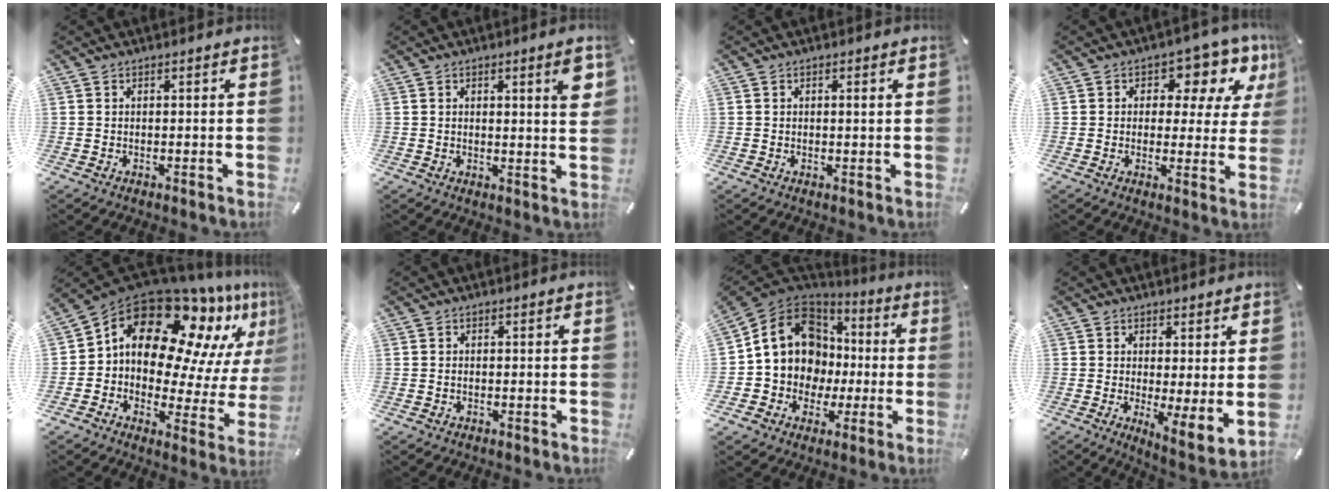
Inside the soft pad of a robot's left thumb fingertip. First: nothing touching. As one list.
[{"total": 5.5, "force": [2.0, 1.2, 5.0], "torque": [-0.073, -0.009, 0.027]}, {"total": 1.1, "force": [0.3, 0.3, 1.0], "torque": [-0.011, -0.001, 0.002]}, {"total": 10.1, "force": [5.0, 6.1, 6.4], "torque": [-0.078, -0.032, 0.082]}, {"total": 18.6, "force": [11.0, 10.7, 10.5], "torque": [-0.172, -0.101, 0.184]}, {"total": 0.7, "force": [-0.3, 0.4, 0.5], "torque": [-0.010, -0.001, -0.006]}, {"total": 15.2, "force": [1.7, 13.7, 6.5], "torque": [-0.135, -0.009, 0.041]}, {"total": 4.6, "force": [1.5, 1.0, 4.3], "torque": [-0.054, -0.035, 0.032]}]